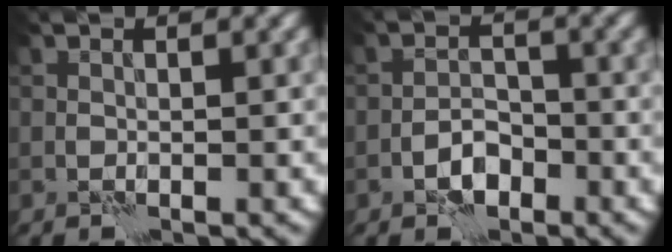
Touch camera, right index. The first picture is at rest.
{"total": 2.6, "force": [-1.6, 1.4, 1.4], "torque": [-0.020, 0.009, -0.031]}